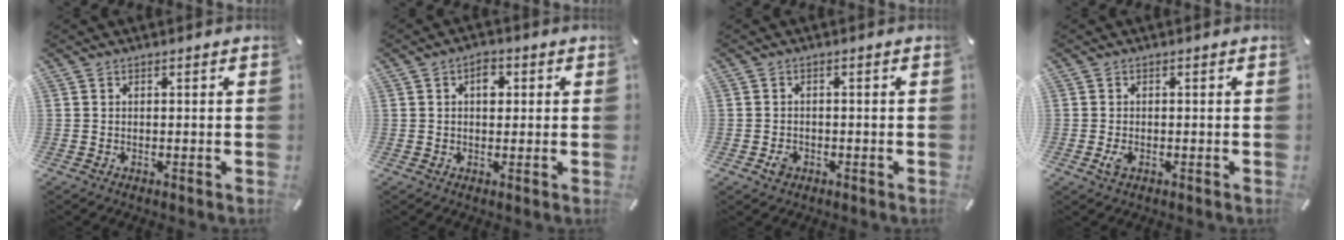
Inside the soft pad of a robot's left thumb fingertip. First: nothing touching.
{"total": 3.9, "force": [1.0, 2.5, 2.8], "torque": [-0.027, -0.003, 0.008]}
{"total": 2.3, "force": [-1.0, 1.8, 1.1], "torque": [-0.018, 0.004, -0.017]}
{"total": 2.1, "force": [-0.7, 1.2, 1.6], "torque": [-0.042, -0.004, -0.015]}